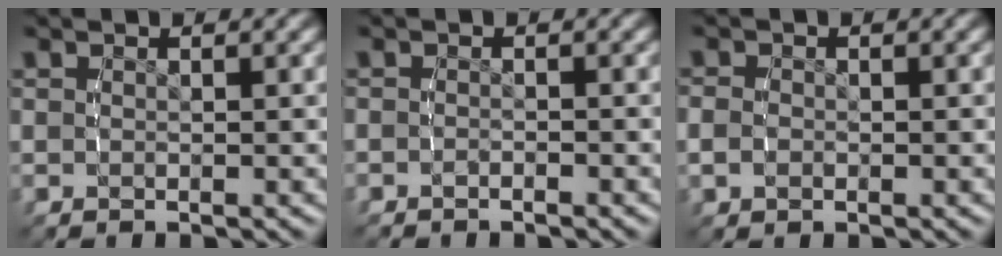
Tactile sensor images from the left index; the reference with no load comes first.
{"total": 1.5, "force": [-1.4, 0.5, -0.2], "torque": [-0.004, -0.009, -0.021]}
{"total": 1.7, "force": [-0.7, 1.4, 0.8], "torque": [-0.024, -0.008, -0.009]}